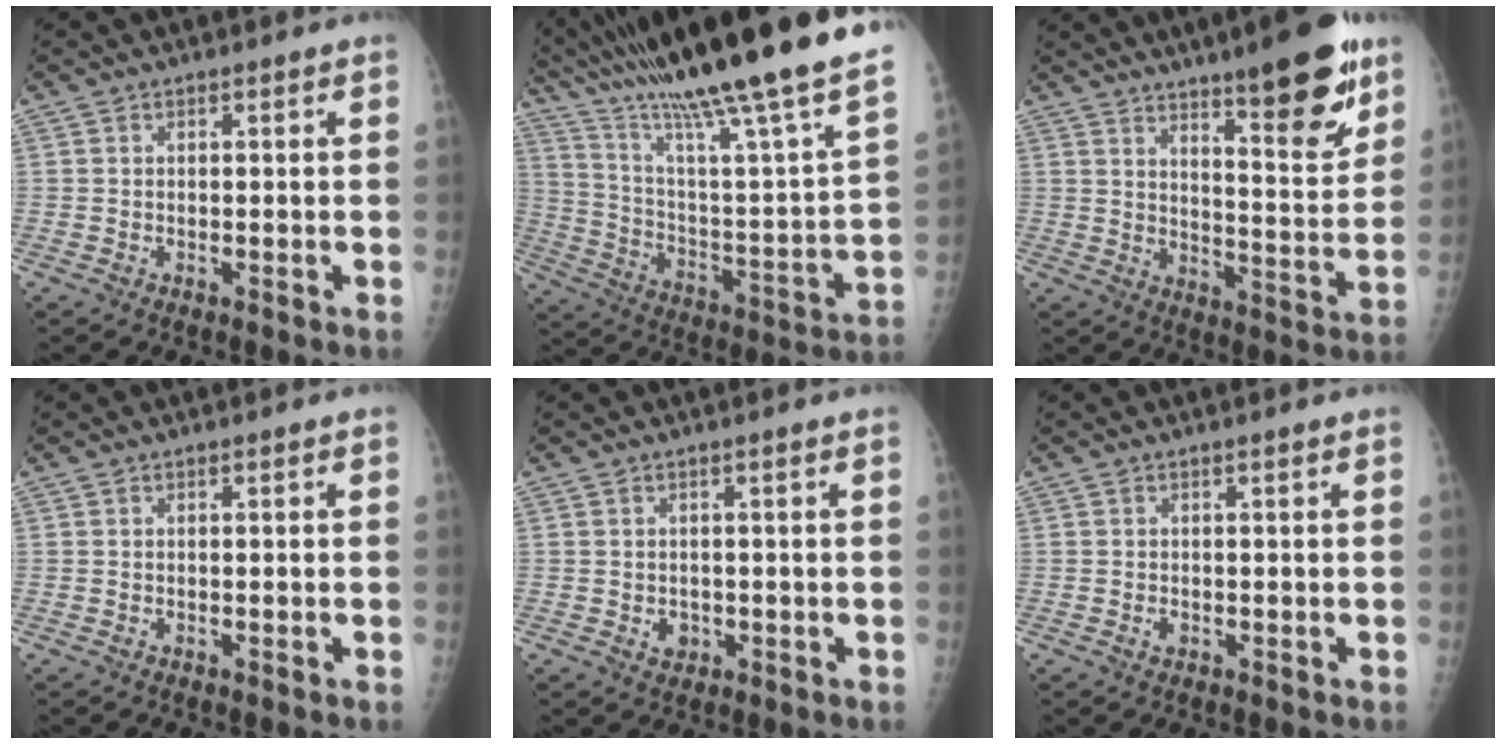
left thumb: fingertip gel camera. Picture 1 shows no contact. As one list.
[{"total": 35.6, "force": [26.7, 3.5, 23.3], "torque": [-0.363, -0.091, 0.403]}, {"total": 16.2, "force": [10.4, 3.6, 12.0], "torque": [-0.141, -0.066, 0.158]}, {"total": 0.0}, {"total": 1.7, "force": [-0.2, 1.4, 0.9], "torque": [-0.007, 0.001, 0.003]}, {"total": 0.9, "force": [0.1, 0.5, 0.7], "torque": [-0.013, 0.006, 0.005]}]